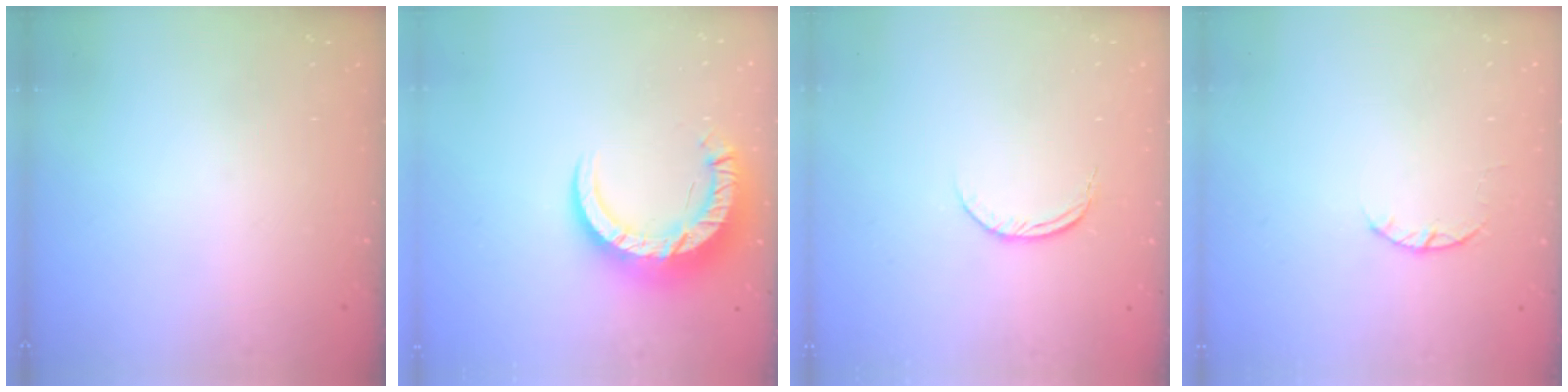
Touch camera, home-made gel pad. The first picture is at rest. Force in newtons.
{"total": 12.6, "press": 12.5, "slide": 1.3}
{"total": 4.9, "press": 4.9, "slide": 0.5}
{"total": 2.3, "press": 2.3, "slide": 0.4}